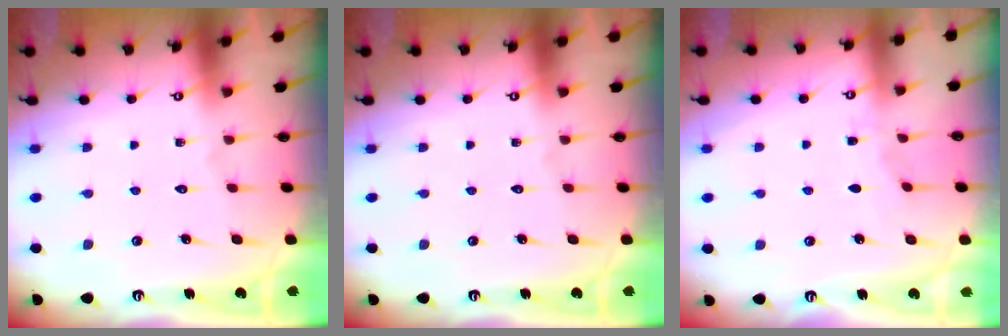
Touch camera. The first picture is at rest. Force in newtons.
{"total": 0.0}
{"total": 2.5, "press": 2.5, "slide": 0.3}